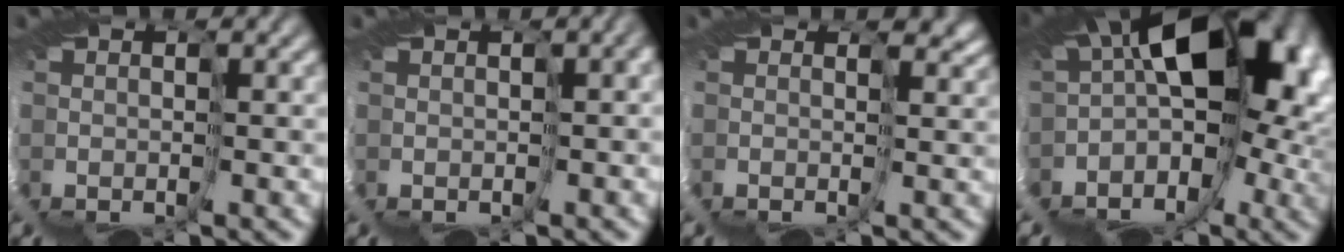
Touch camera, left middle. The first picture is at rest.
{"total": 1.4, "force": [-0.2, 0.3, 1.3], "torque": [-0.020, 0.005, 0.013]}
{"total": 1.5, "force": [1.1, 0.2, 0.9], "torque": [-0.018, 0.007, 0.022]}
{"total": 7.9, "force": [0.5, 3.5, 7.1], "torque": [-0.101, -0.008, 0.022]}